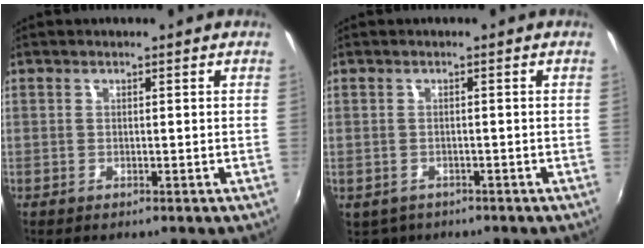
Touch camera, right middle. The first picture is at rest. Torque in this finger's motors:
{"motor_torque": [0.20, -0.19, -0.02, -0.01]}